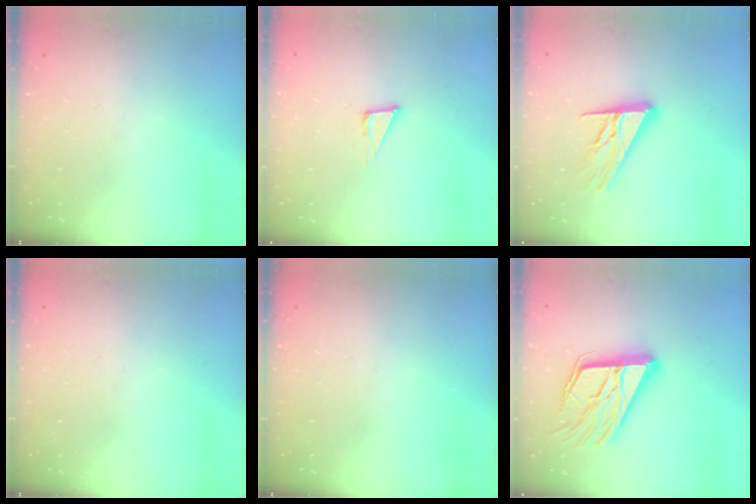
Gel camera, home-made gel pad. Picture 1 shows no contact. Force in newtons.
{"total": 3.2, "press": 3.1, "slide": 0.8}
{"total": 13.0, "press": 13.0, "slide": 1.0}
{"total": 0.0}
{"total": 0.0}
{"total": 19.0, "press": 18.8, "slide": 2.8}